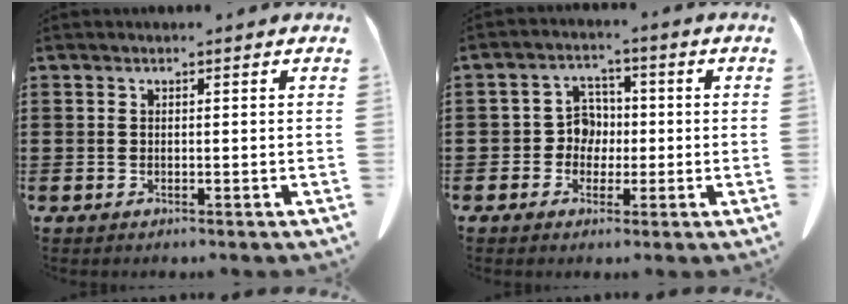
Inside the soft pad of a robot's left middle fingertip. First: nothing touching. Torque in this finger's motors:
{"motor_torque": [0.07, 0.12, 0.06, 0.01]}